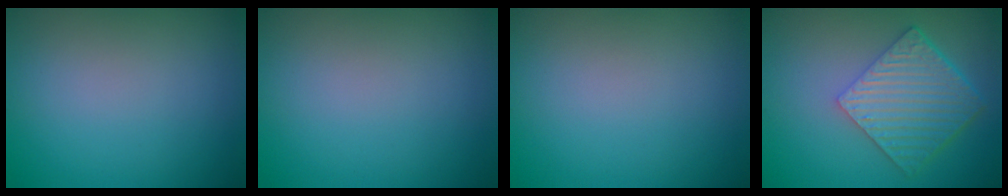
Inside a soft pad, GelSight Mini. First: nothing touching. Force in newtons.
{"total": 0.0}
{"total": 0.0}
{"total": 6.5, "press": 4.6, "slide": 4.6}